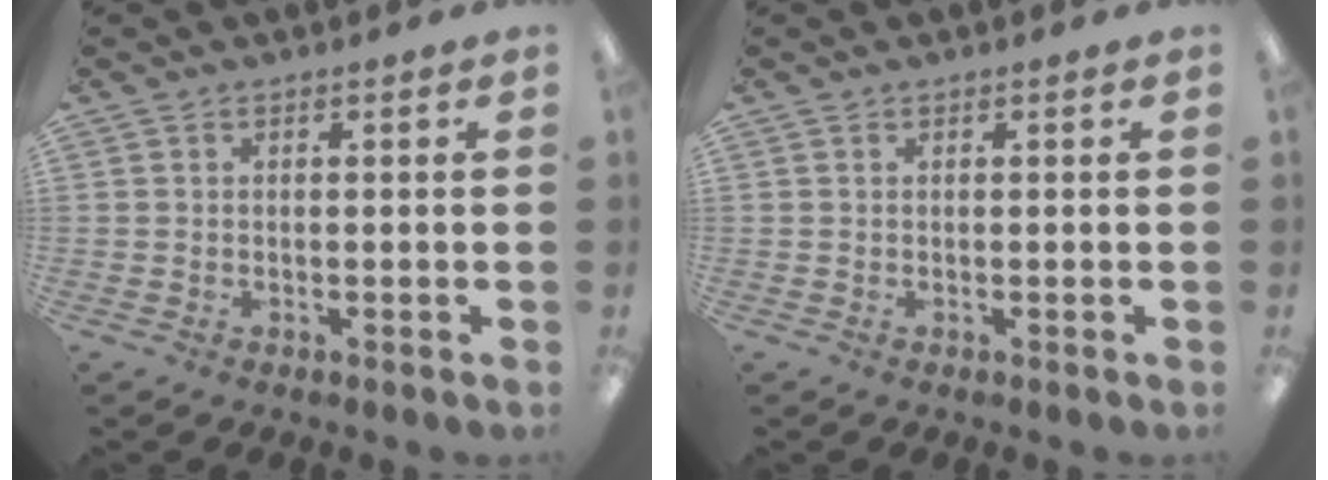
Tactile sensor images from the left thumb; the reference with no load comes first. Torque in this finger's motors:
{"motor_torque": [-0.01, 0.01, 0.00, 0.00, 0.00]}